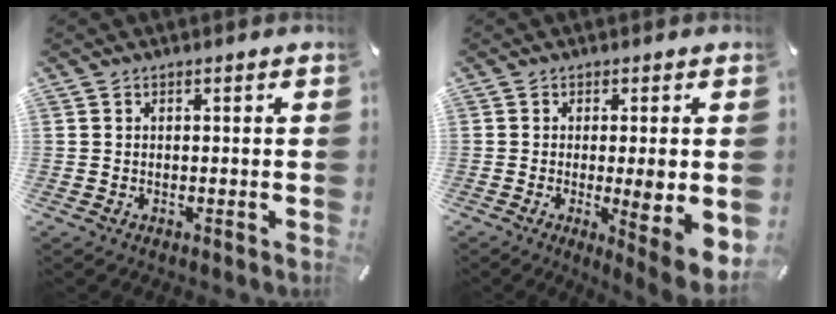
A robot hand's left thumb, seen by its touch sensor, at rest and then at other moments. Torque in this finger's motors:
{"motor_torque": [1.46, 2.75, 0.90, 0.10, 0.16]}